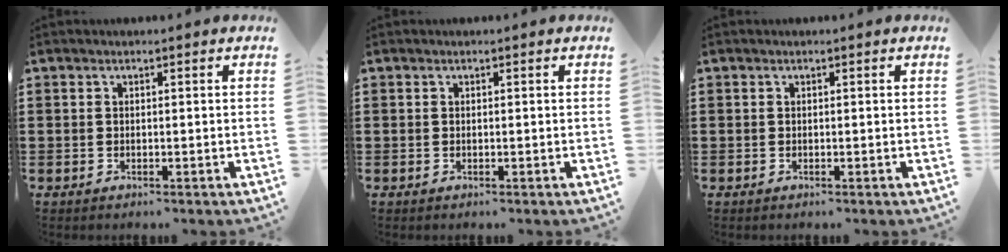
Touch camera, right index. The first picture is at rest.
{"total": 0.0}
{"total": 0.0}